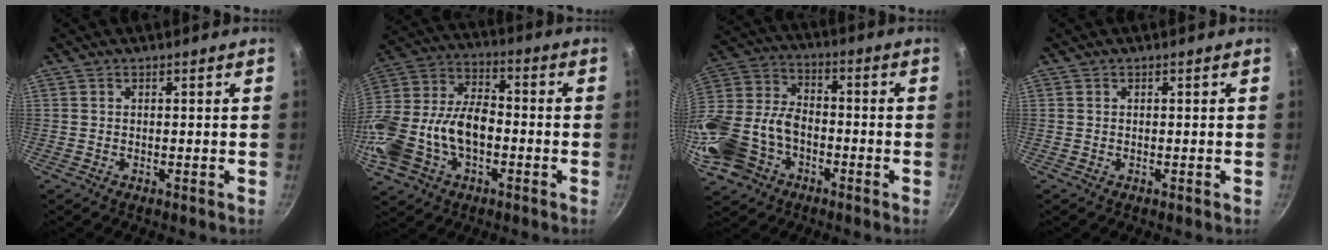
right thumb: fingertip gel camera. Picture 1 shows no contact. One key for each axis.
{"total": 20.6, "fx": -4.4, "fy": 13.3, "fz": 15.2, "tx": -0.301, "ty": 0.044, "tz": -0.083}
{"total": 21.7, "fx": -7.7, "fy": 16.2, "fz": 12.2, "tx": -0.291, "ty": 0.056, "tz": -0.143}
{"total": 0.0}